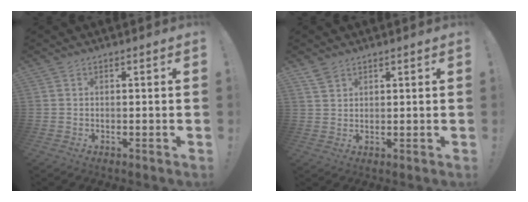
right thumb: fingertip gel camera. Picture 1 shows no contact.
{"total": 2.8, "force": [2.3, 1.2, 1.1], "torque": [-0.016, -0.014, 0.044]}